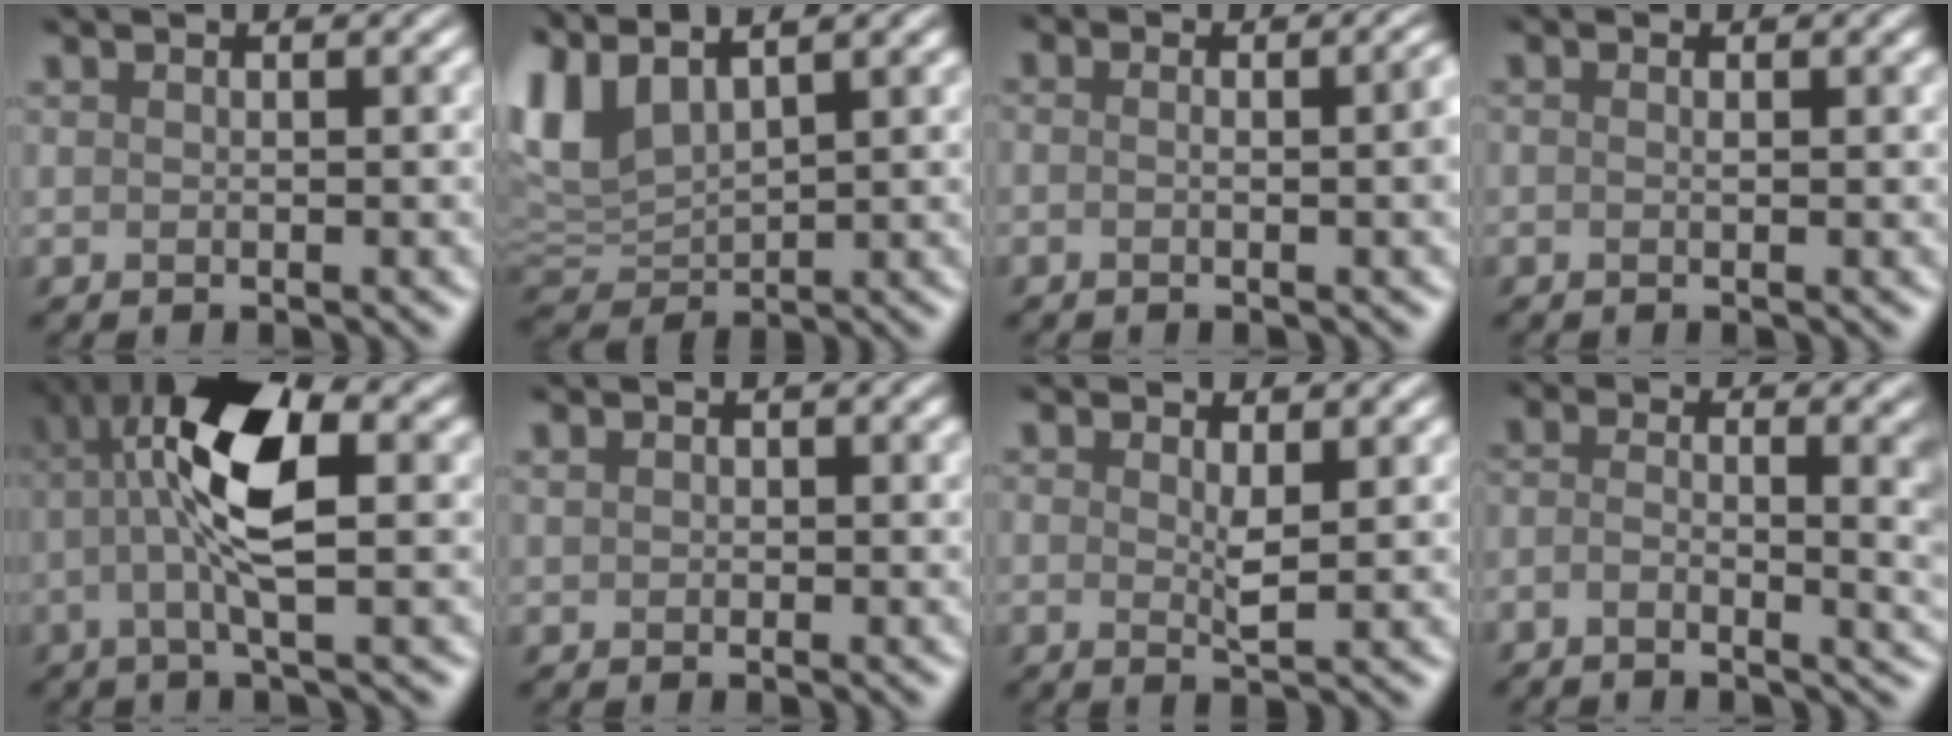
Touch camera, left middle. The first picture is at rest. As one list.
[{"total": 4.1, "force": [2.6, 1.8, 2.6], "torque": [-0.118, 0.012, 0.080]}, {"total": 3.1, "force": [-1.0, 1.4, 2.6], "torque": [-0.007, 0.009, -0.020]}, {"total": 0.0}, {"total": 5.7, "force": [0.1, 0.8, 5.7], "torque": [-0.153, 0.015, 0.022]}, {"total": 1.5, "force": [0.0, -0.9, -1.3], "torque": [0.001, -0.003, 0.016]}, {"total": 1.4, "force": [-0.1, -1.4, -0.3], "torque": [-0.032, -0.006, 0.022]}, {"total": 3.5, "force": [-1.5, 0.7, 3.1], "torque": [-0.069, -0.014, -0.006]}]